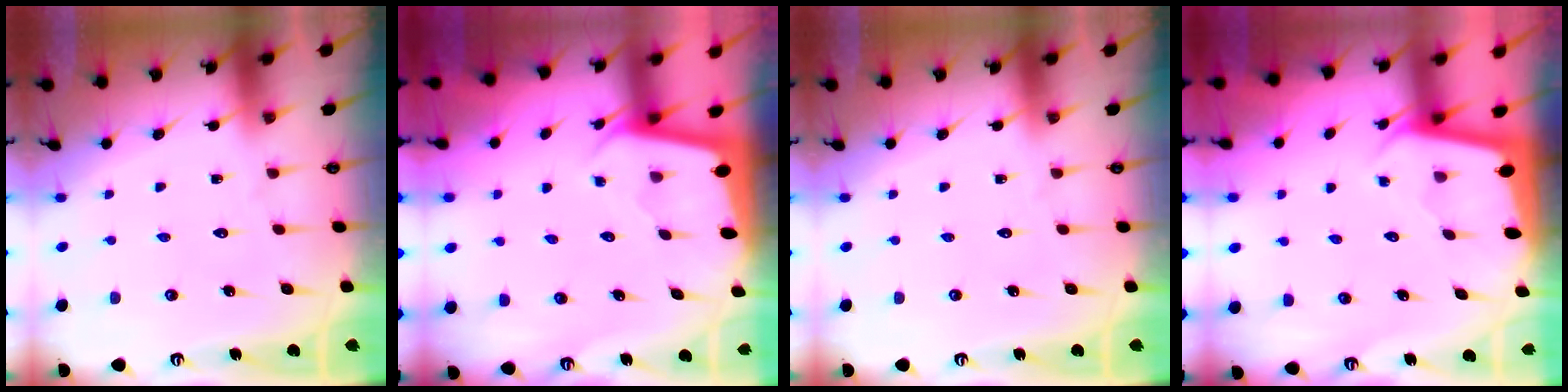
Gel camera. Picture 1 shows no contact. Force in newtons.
{"total": 1.8, "press": 1.8, "slide": 0.1}
{"total": 0.0}
{"total": 2.0, "press": 2.0, "slide": 0.1}